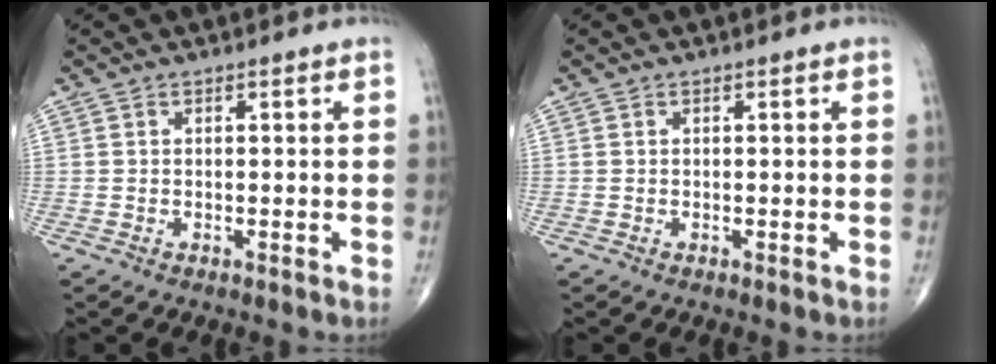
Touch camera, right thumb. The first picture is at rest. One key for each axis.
{"total": 0.0}